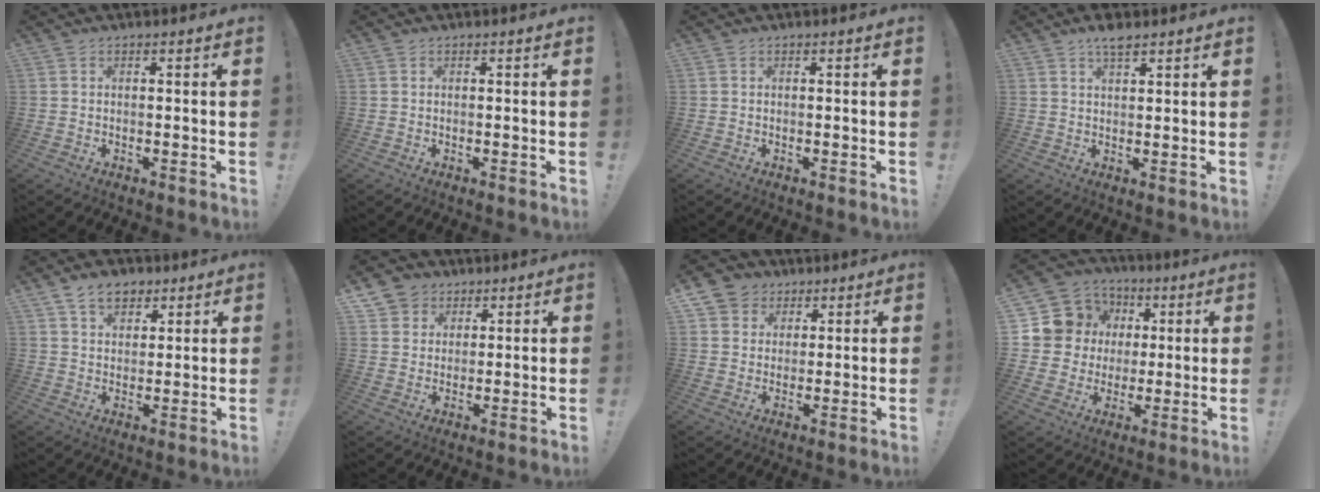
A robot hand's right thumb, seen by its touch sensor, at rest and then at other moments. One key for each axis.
{"total": 0.0}
{"total": 0.0}
{"total": 4.3, "fx": 3.2, "fy": 1.0, "fz": 2.7, "tx": -0.035, "ty": -0.021, "tz": 0.051}
{"total": 8.3, "fx": 5.2, "fy": 5.3, "fz": 3.6, "tx": -0.058, "ty": -0.018, "tz": 0.101}
{"total": 5.5, "fx": 2.7, "fy": 4.8, "fz": 0.5, "tx": -0.009, "ty": -0.020, "tz": 0.054}
{"total": 6.4, "fx": 2.7, "fy": 5.8, "fz": 1.1, "tx": -0.019, "ty": -0.016, "tz": 0.057}
{"total": 12.3, "fx": 2.8, "fy": 11.5, "fz": 3.3, "tx": -0.044, "ty": -0.008, "tz": 0.075}